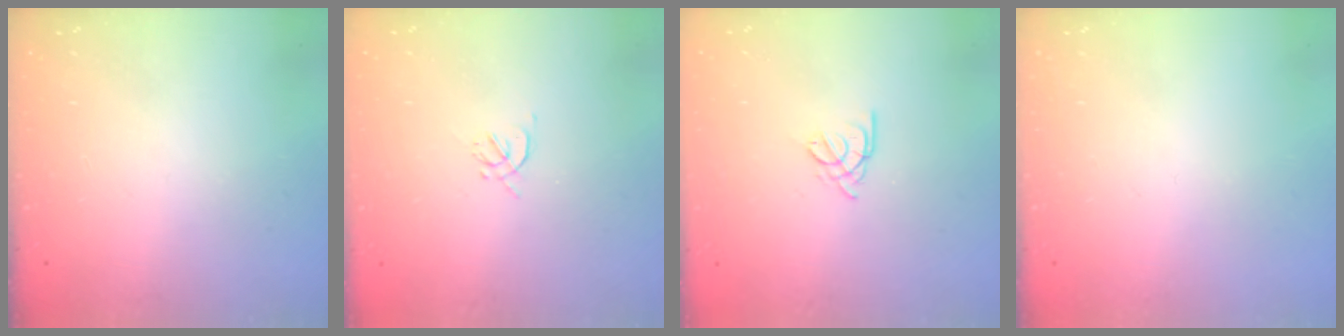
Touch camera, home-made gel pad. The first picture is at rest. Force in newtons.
{"total": 1.2, "press": 1.2, "slide": 0.4}
{"total": 2.2, "press": 2.2, "slide": 0.5}
{"total": 0.0}